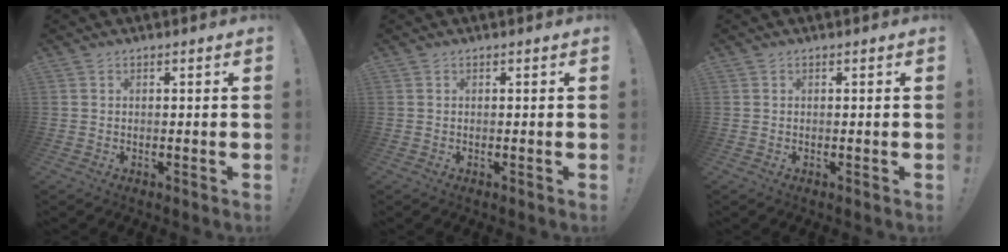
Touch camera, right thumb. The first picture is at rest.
{"total": 0.0}
{"total": 0.0}